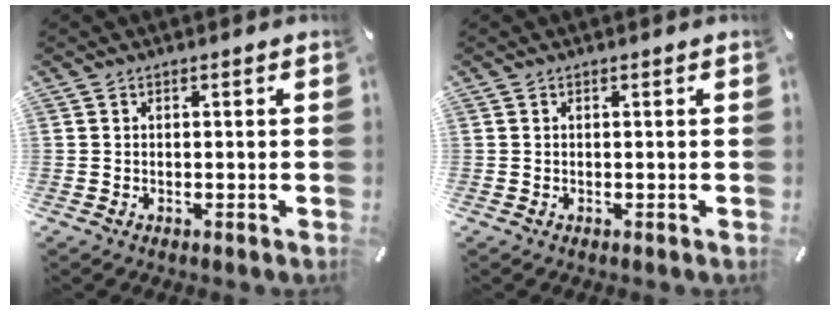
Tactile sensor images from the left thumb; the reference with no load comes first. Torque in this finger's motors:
{"motor_torque": [0.00, 0.00, 0.00, 0.00, 0.00]}